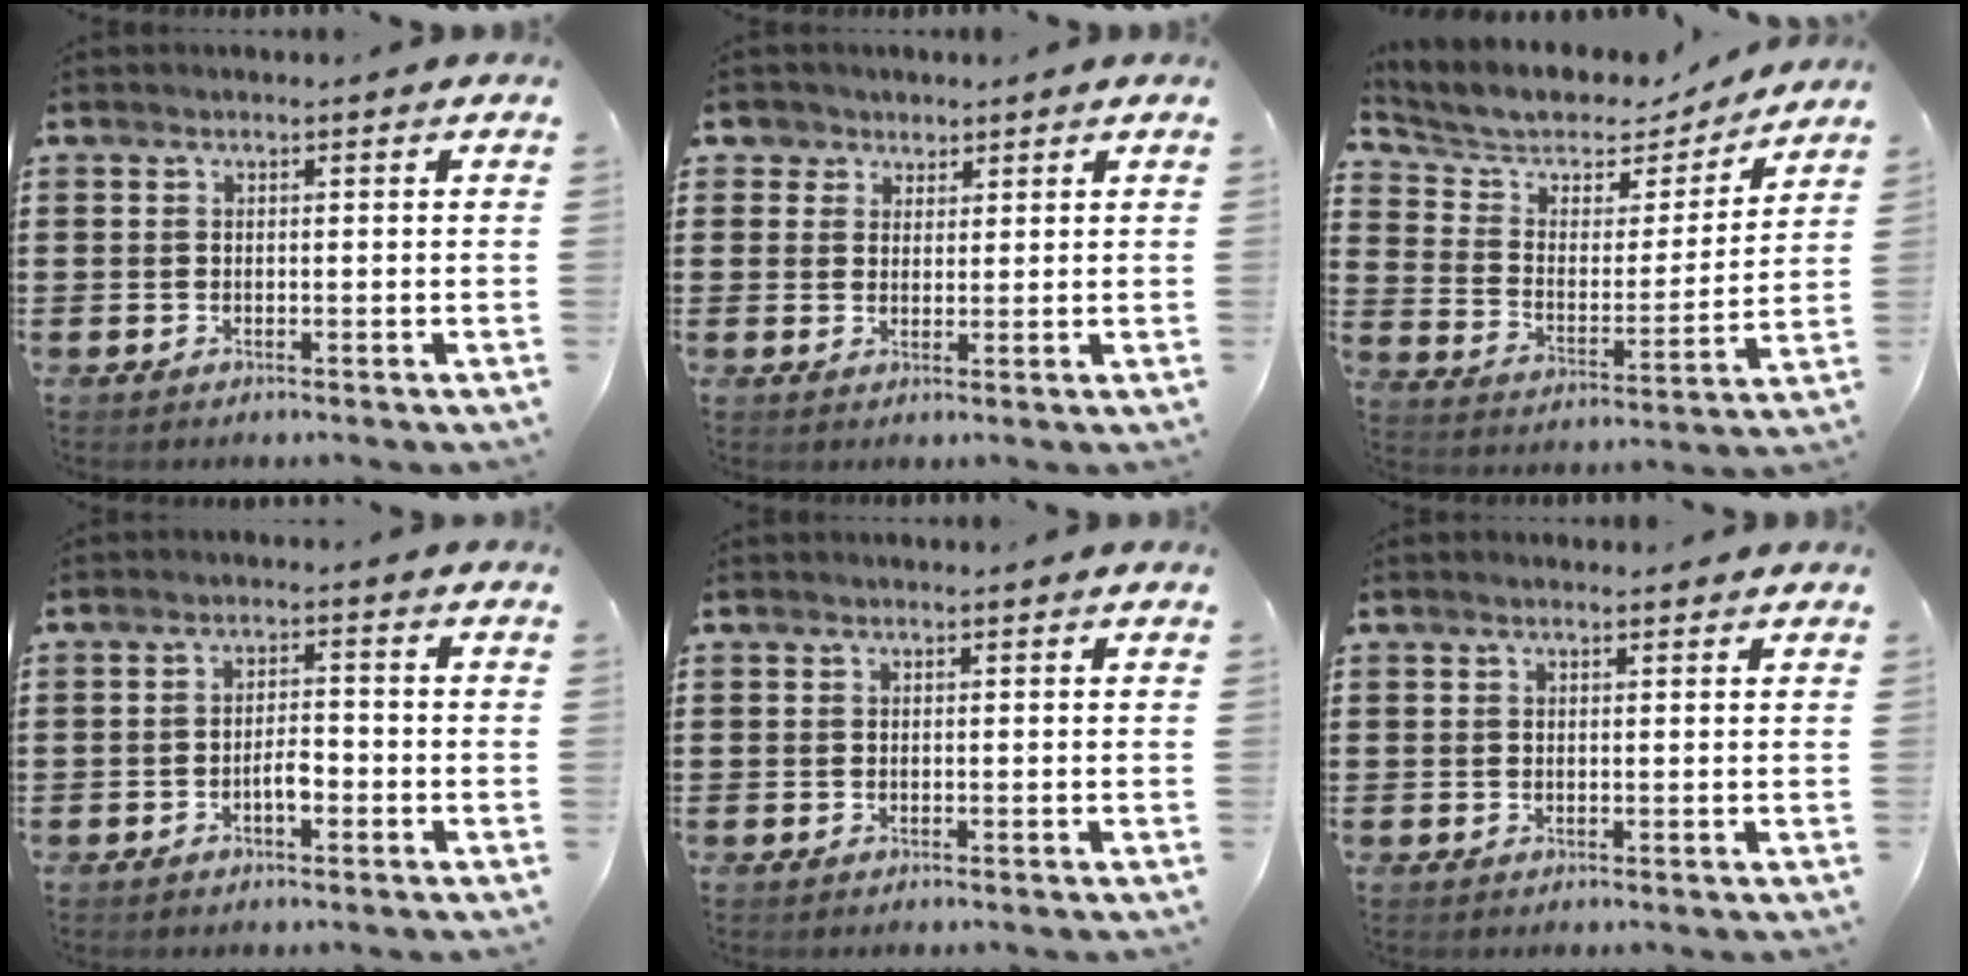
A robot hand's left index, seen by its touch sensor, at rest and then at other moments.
{"total": 2.9, "force": [1.8, 2.2, -0.1], "torque": [-0.013, 0.011, 0.032]}
{"total": 5.5, "force": [4.7, 2.7, 1.2], "torque": [-0.059, -0.033, 0.076]}
{"total": 3.1, "force": [-1.4, 1.1, 2.6], "torque": [-0.047, 0.008, -0.027]}
{"total": 0.0}
{"total": 0.7, "force": [0.4, 0.0, 0.6], "torque": [-0.012, 0.001, 0.008]}